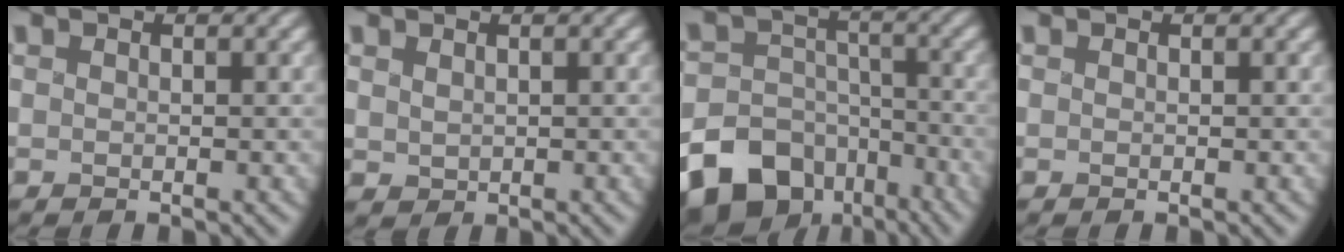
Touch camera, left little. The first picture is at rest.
{"total": 0.9, "force": [0.5, 0.6, 0.3], "torque": [-0.008, -0.001, 0.014]}
{"total": 15.4, "force": [-9.8, 10.8, 5.1], "torque": [-0.080, -0.054, -0.181]}
{"total": 0.0}